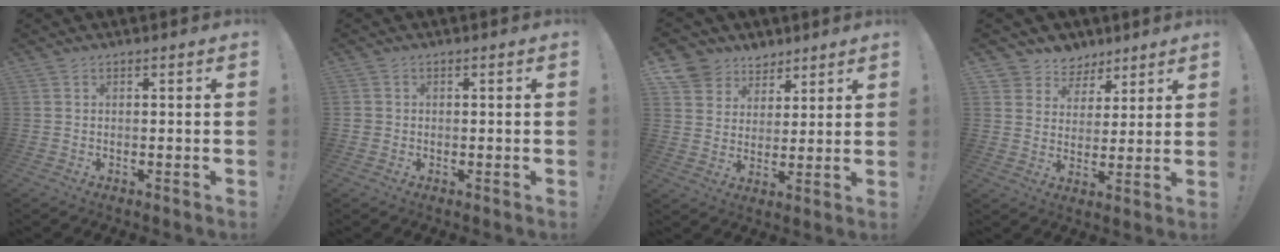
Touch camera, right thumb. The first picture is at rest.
{"total": 1.3, "force": [-0.6, 1.1, 0.5], "torque": [-0.008, 0.005, -0.011]}
{"total": 9.1, "force": [6.1, 6.7, 0.9], "torque": [-0.026, -0.047, 0.124]}
{"total": 6.9, "force": [4.0, 5.6, 0.4], "torque": [-0.006, -0.033, 0.081]}